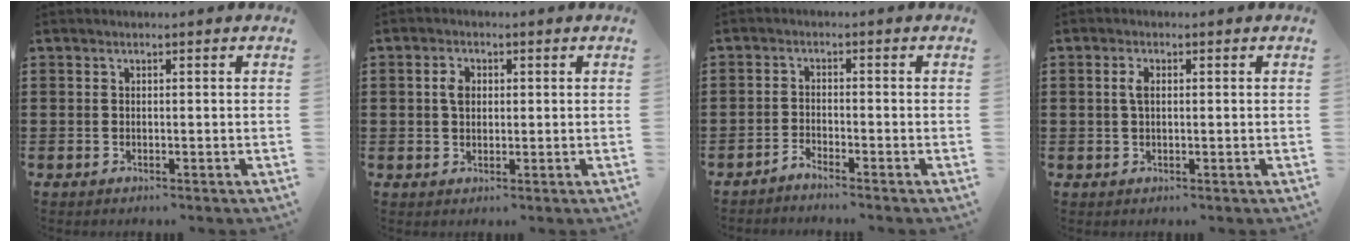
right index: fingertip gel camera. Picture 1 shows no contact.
{"total": 1.2, "force": [0.0, 1.2, 0.4], "torque": [-0.010, 0.007, 0.000]}
{"total": 2.0, "force": [-1.9, -0.3, 0.1], "torque": [-0.006, 0.003, -0.040]}
{"total": 2.0, "force": [0.4, 0.9, 1.7], "torque": [-0.037, 0.007, 0.004]}